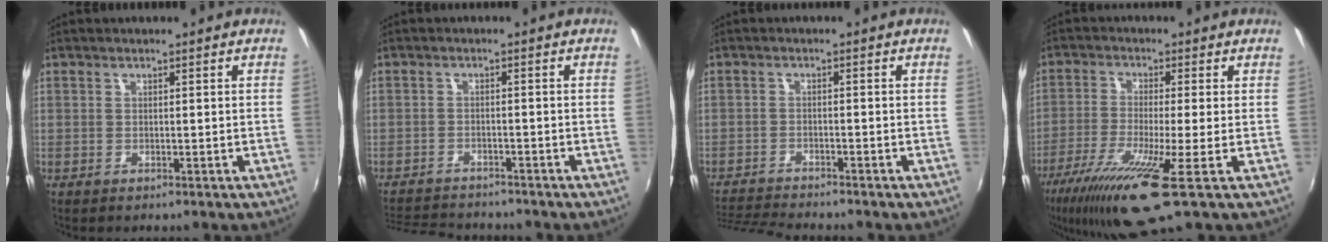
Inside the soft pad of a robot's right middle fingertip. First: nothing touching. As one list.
[{"total": 9.3, "force": [-8.6, 2.5, 2.5], "torque": [-0.077, -0.006, -0.138]}, {"total": 6.9, "force": [-6.6, 0.2, 1.8], "torque": [-0.054, -0.017, -0.121]}, {"total": 13.4, "force": [-7.2, 0.8, 11.2], "torque": [-0.239, -0.048, -0.132]}]